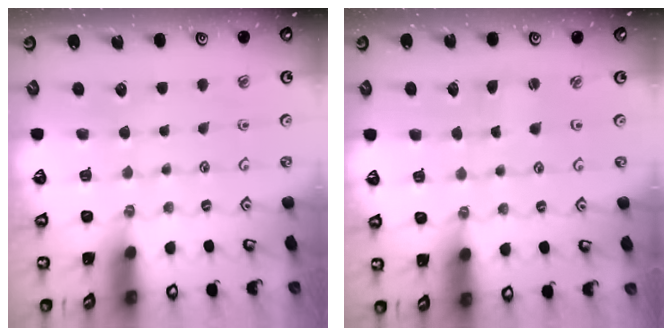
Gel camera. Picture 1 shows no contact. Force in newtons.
{"total": 1.5, "press": 1.4, "slide": 0.2}